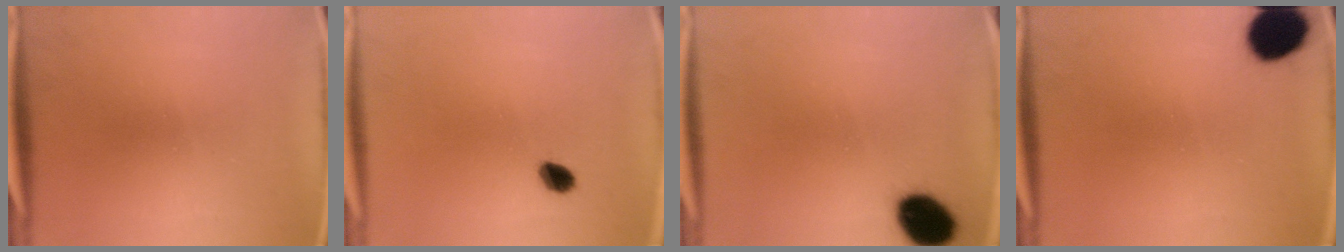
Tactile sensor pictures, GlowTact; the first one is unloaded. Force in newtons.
{"total": 2.9}
{"total": 9.8}
{"total": 11.2}